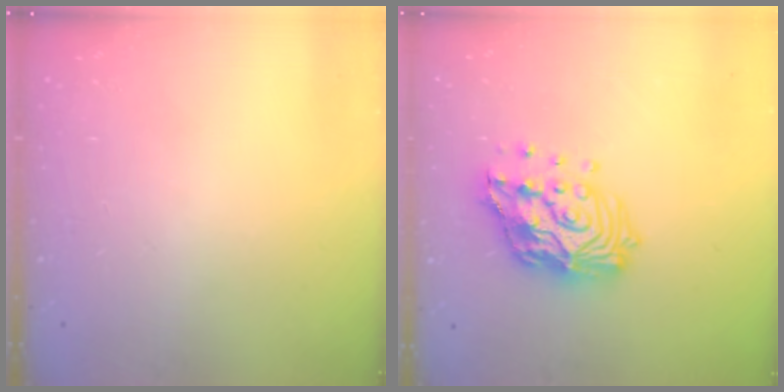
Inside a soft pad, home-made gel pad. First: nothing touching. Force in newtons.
{"total": 16.3, "press": 16.2, "slide": 1.6}